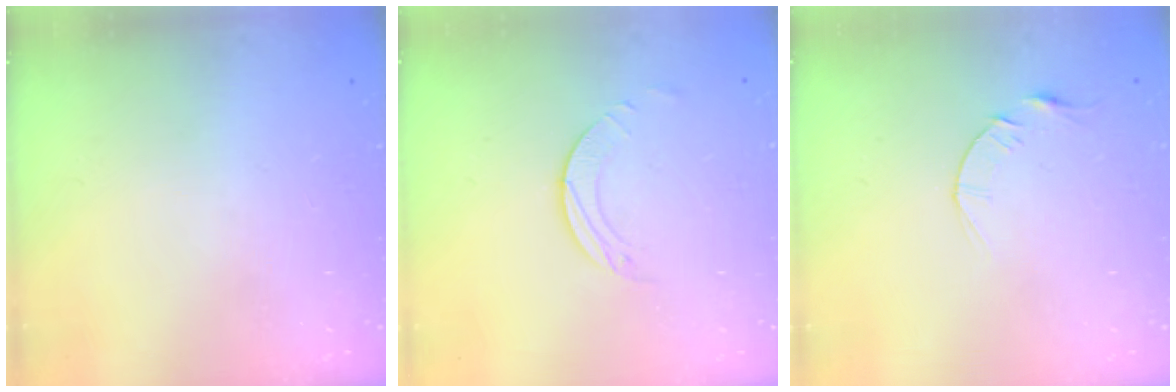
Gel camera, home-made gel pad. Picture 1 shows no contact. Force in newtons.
{"total": 2.0, "press": 2.0, "slide": 0.2}
{"total": 3.9, "press": 3.9, "slide": 0.5}